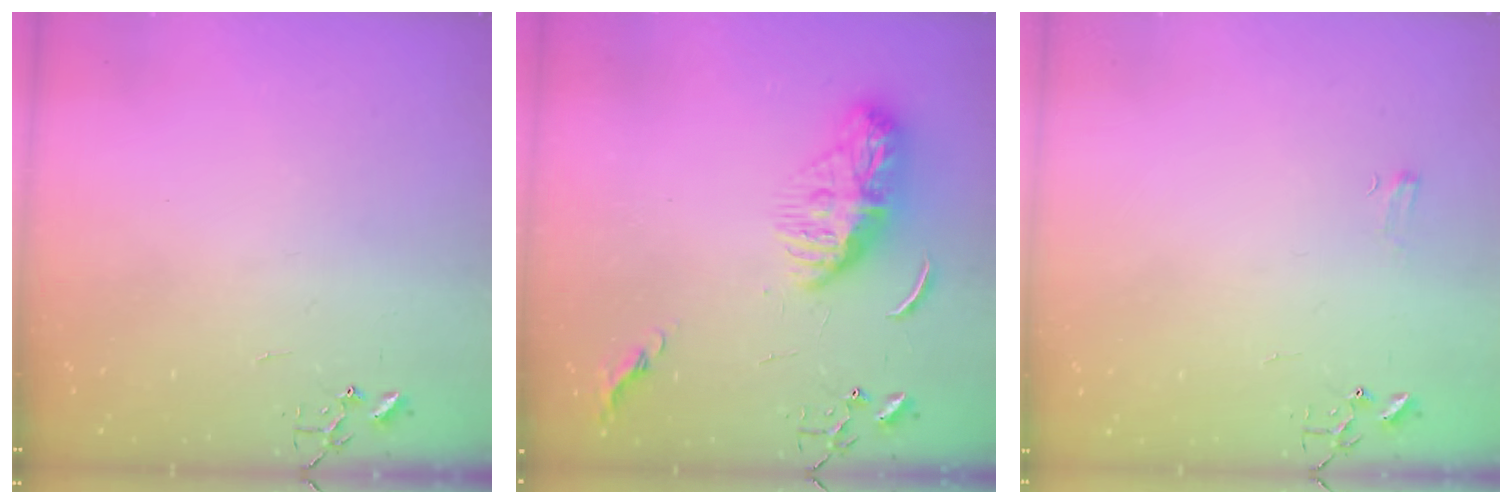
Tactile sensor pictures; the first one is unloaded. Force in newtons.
{"total": 11.6, "press": 11.6, "slide": 1.3}
{"total": 3.9, "press": 3.8, "slide": 0.5}